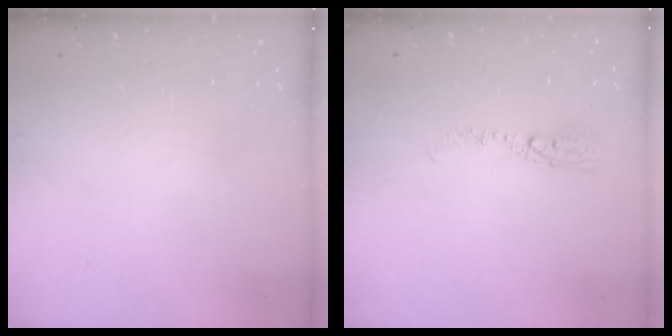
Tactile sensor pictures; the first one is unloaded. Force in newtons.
{"total": 6.3, "press": 6.0, "slide": 1.7}